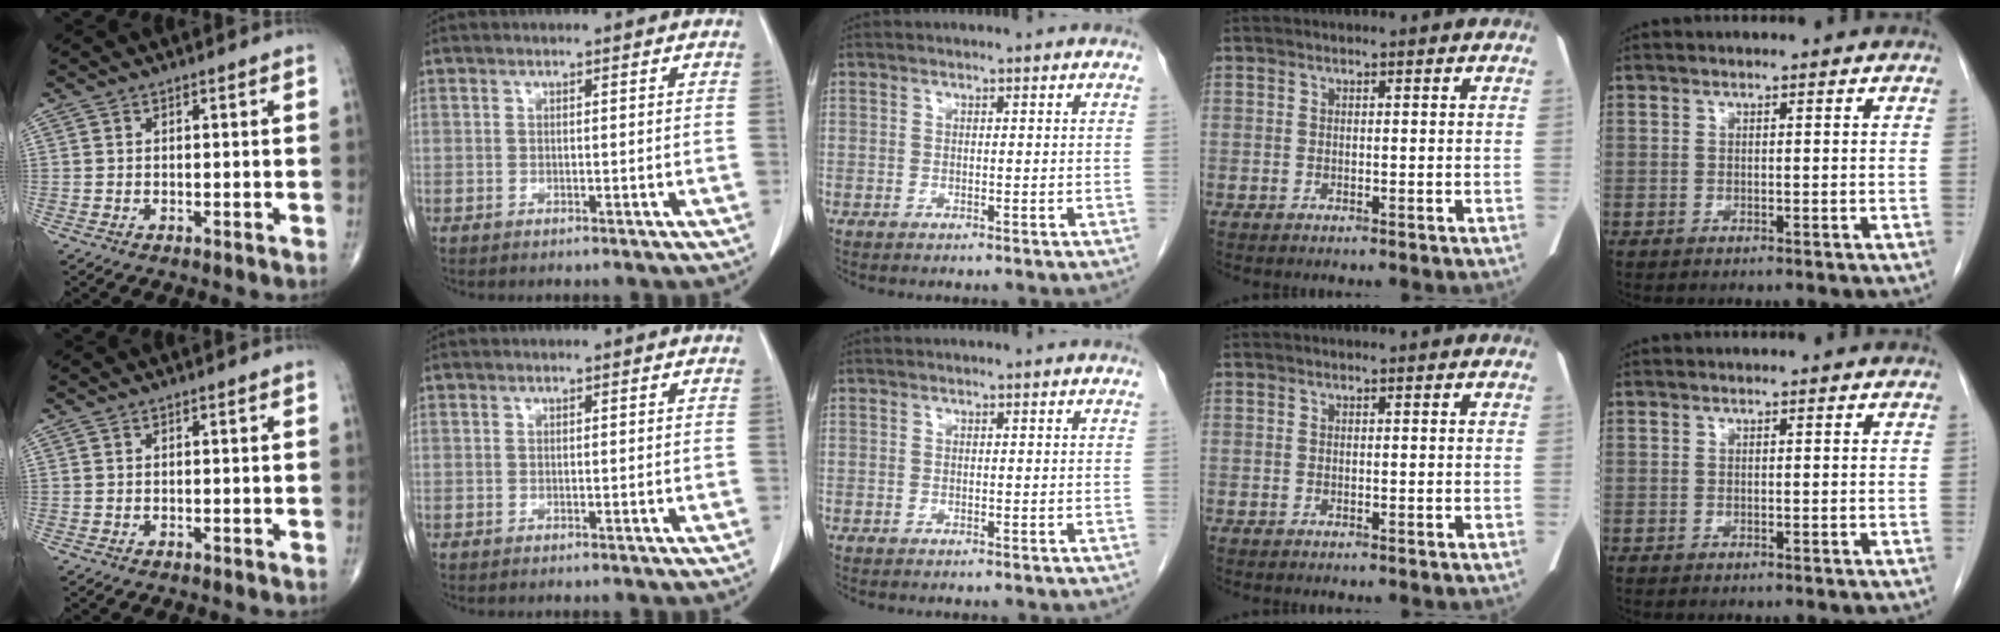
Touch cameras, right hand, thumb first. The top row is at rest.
{}